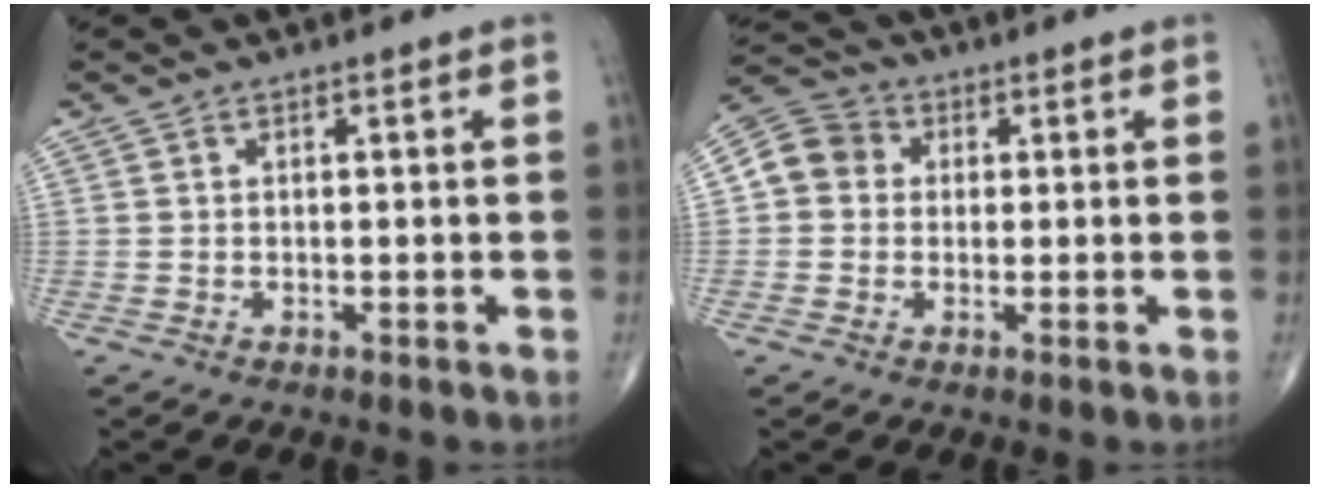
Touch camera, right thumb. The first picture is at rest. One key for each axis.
{"total": 6.6, "fx": 0.7, "fy": 5.9, "fz": 2.7, "tx": -0.036, "ty": 0.018, "tz": -0.001}